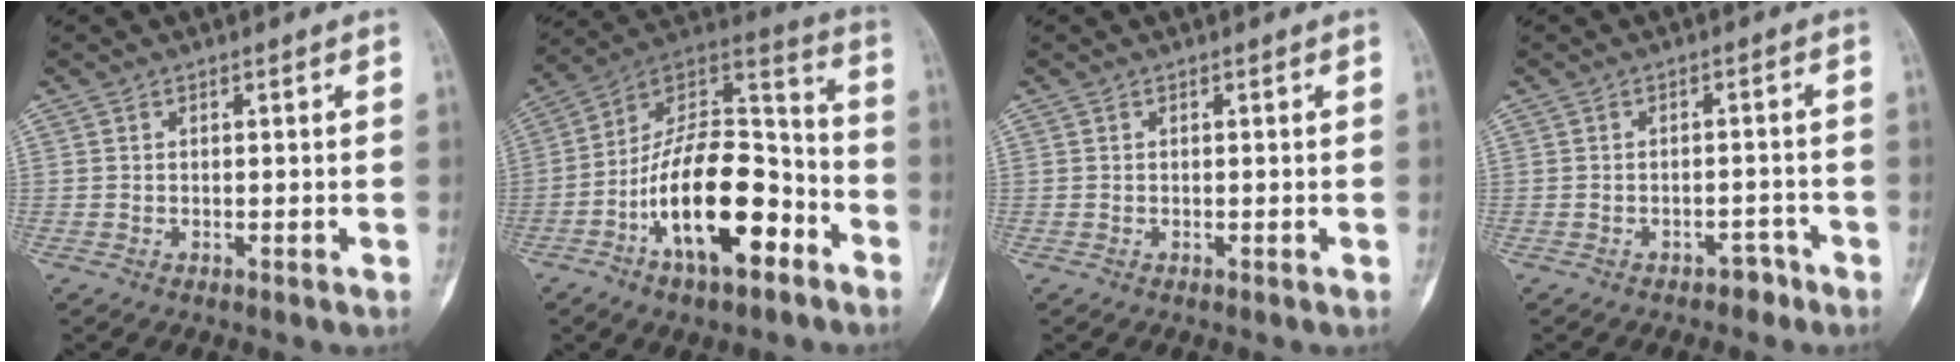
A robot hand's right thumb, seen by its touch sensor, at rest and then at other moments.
{"total": 22.4, "force": [-8.9, 10.2, 17.8], "torque": [-0.276, 0.078, -0.147]}
{"total": 0.0}
{"total": 2.6, "force": [-2.0, 1.5, 0.9], "torque": [-0.005, 0.023, -0.023]}